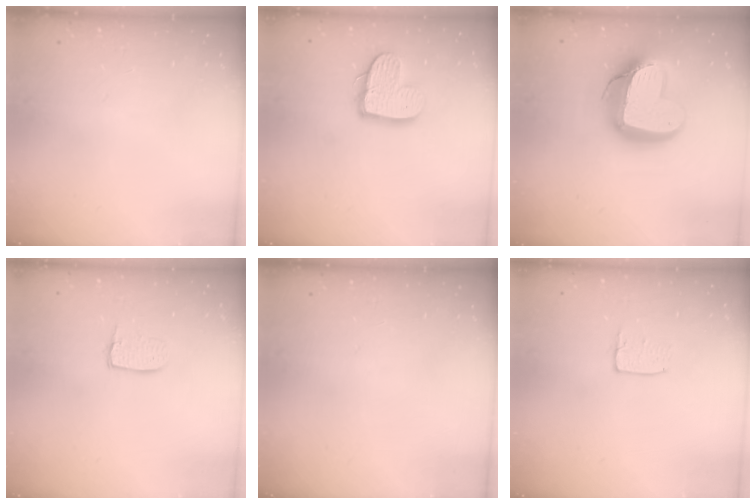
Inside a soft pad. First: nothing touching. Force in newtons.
{"total": 12.5, "press": 12.4, "slide": 1.1}
{"total": 21.9, "press": 21.8, "slide": 2.2}
{"total": 6.3, "press": 6.3, "slide": 0.5}
{"total": 0.0}
{"total": 5.4, "press": 5.4, "slide": 0.3}